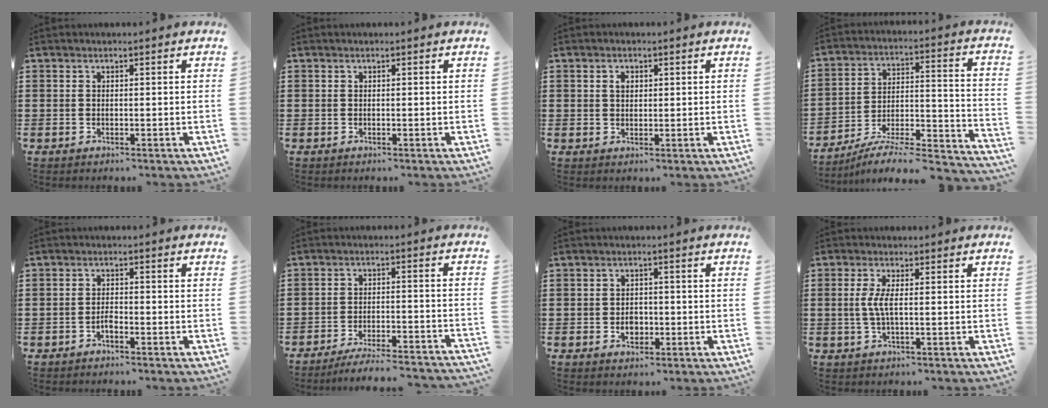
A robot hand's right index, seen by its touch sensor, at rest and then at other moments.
{"total": 0.0}
{"total": 1.6, "force": [0.4, 1.0, 1.1], "torque": [-0.024, 0.005, 0.007]}
{"total": 5.8, "force": [-5.2, 0.6, 2.6], "torque": [-0.039, -0.011, -0.105]}
{"total": 1.5, "force": [-1.1, 0.4, 1.0], "torque": [-0.023, -0.003, -0.020]}
{"total": 5.3, "force": [-5.0, -0.3, 1.7], "torque": [-0.030, -0.009, -0.097]}
{"total": 2.5, "force": [-0.6, 1.8, 1.6], "torque": [-0.027, -0.003, -0.014]}
{"total": 3.3, "force": [-0.1, 0.5, 3.3], "torque": [-0.077, -0.007, -0.008]}